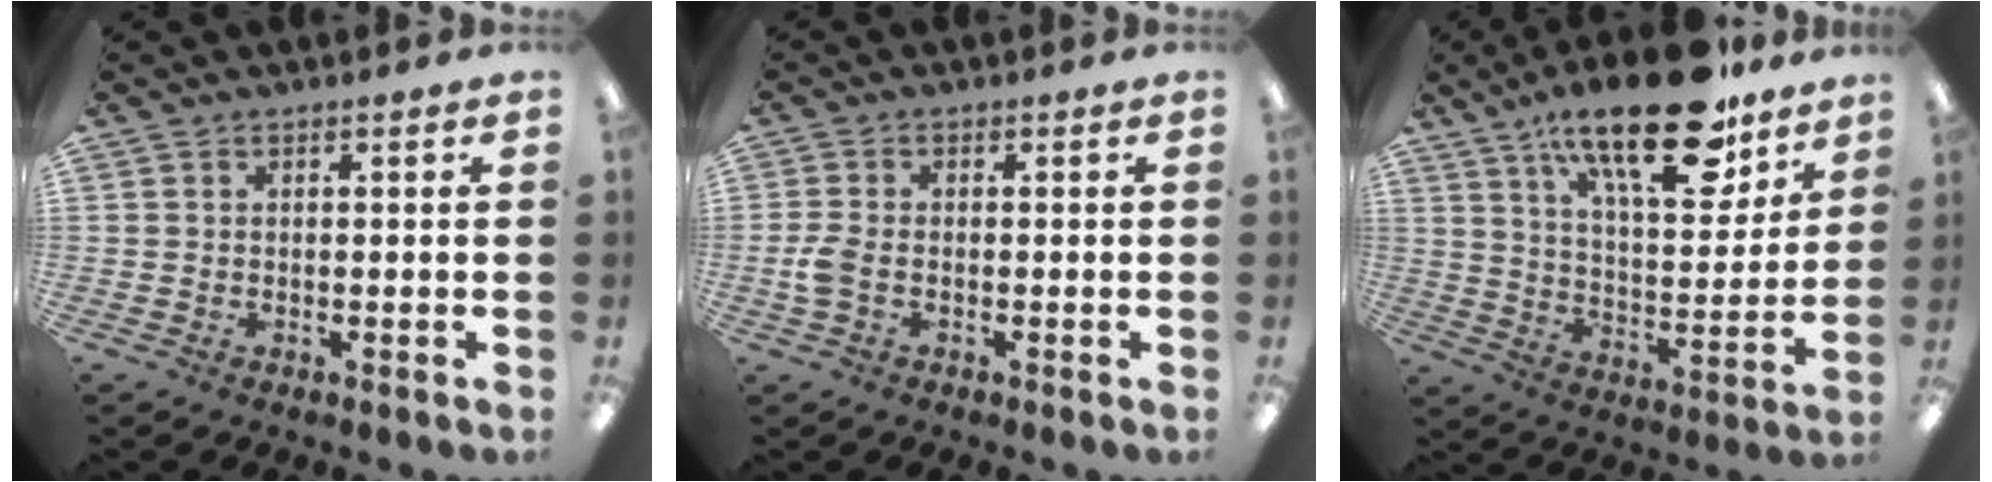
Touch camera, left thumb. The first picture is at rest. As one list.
[{"total": 4.3, "force": [-0.9, 2.5, 3.4], "torque": [-0.077, 0.002, -0.019]}, {"total": 22.7, "force": [15.4, 8.1, 14.5], "torque": [-0.223, -0.089, 0.255]}]